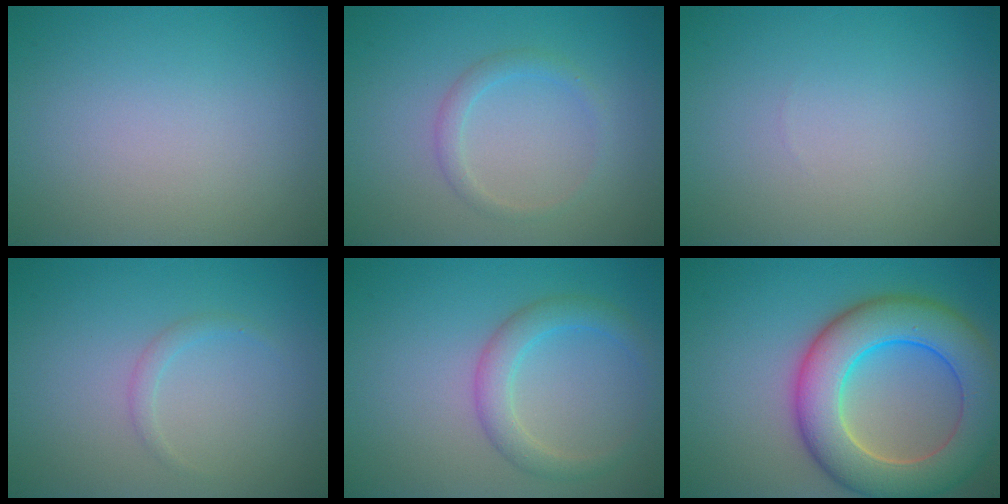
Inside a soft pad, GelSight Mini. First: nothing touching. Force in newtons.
{"total": 1.5, "press": 1.5, "slide": 0.1}
{"total": 0.0}
{"total": 0.9, "press": 0.9, "slide": 0.1}
{"total": 3.0, "press": 3.0, "slide": 0.1}
{"total": 10.1, "press": 10.1, "slide": 0.5}